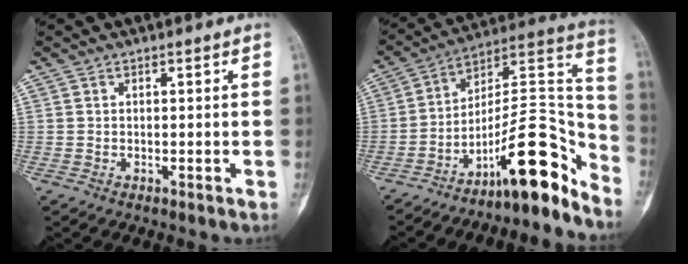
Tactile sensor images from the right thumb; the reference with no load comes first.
{"total": 17.6, "force": [-12.2, 4.5, 11.9], "torque": [-0.139, 0.142, -0.196]}